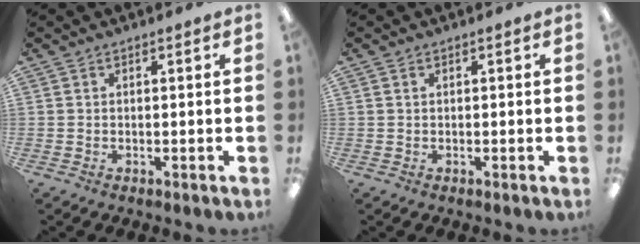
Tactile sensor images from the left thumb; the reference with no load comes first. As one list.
[{"total": 0.5, "force": [0.2, 0.4, 0.2], "torque": [-0.004, 0.004, 0.002]}]